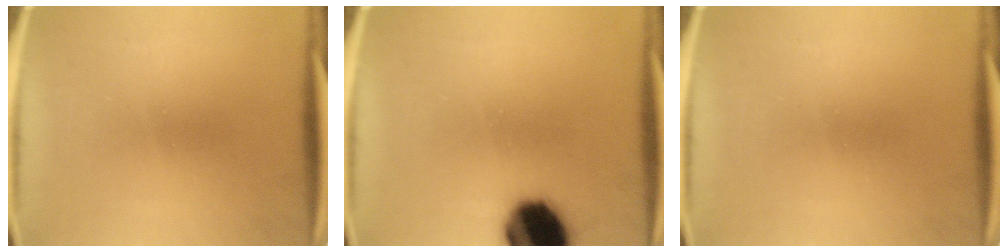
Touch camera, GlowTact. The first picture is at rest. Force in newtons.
{"total": 18.4}
{"total": 0.0}